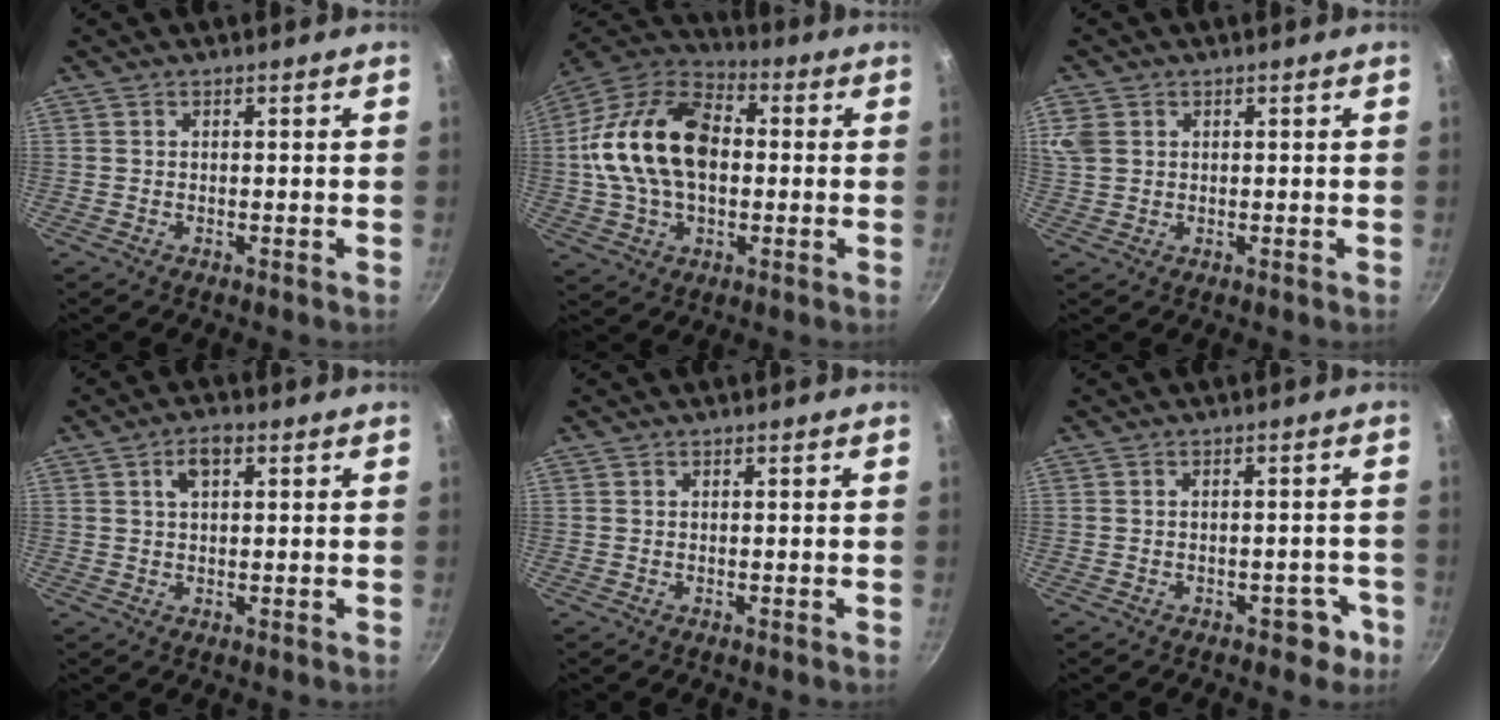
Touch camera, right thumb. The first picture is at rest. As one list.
[{"total": 21.3, "force": [1.0, 13.7, 16.2], "torque": [-0.282, 0.032, 0.006]}, {"total": 5.1, "force": [1.8, 3.9, 2.8], "torque": [-0.057, 0.004, 0.037]}, {"total": 4.2, "force": [1.6, 2.2, 3.2], "torque": [-0.047, 0.003, 0.026]}, {"total": 0.0}, {"total": 3.9, "force": [-2.0, 2.4, 2.3], "torque": [-0.008, 0.025, -0.010]}]